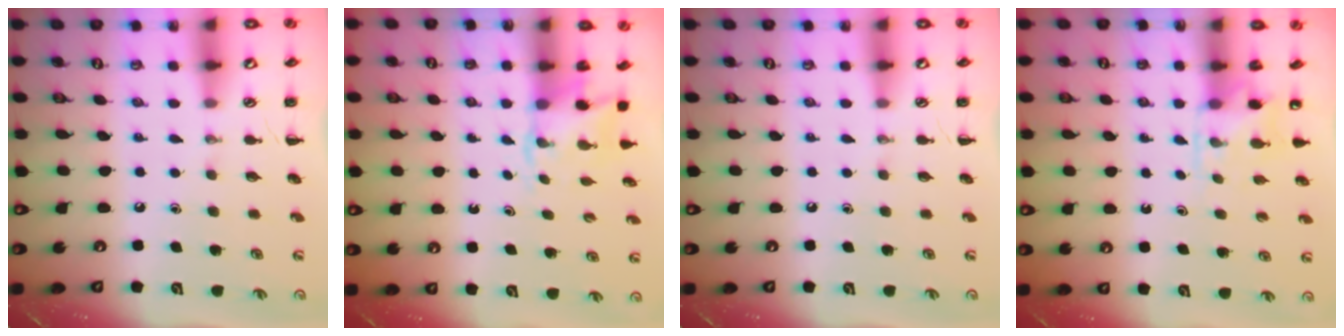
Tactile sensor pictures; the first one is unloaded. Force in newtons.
{"total": 2.8, "press": 2.6, "slide": 1.0}
{"total": 0.0}
{"total": 4.0, "press": 3.8, "slide": 1.0}